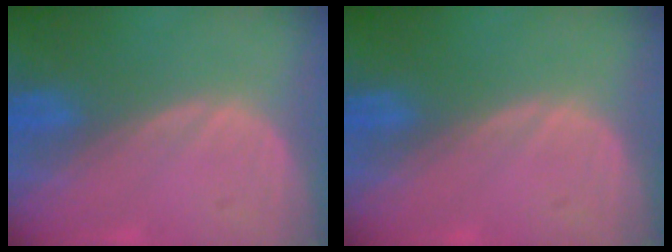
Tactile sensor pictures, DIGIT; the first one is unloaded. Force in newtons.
{"total": 0.0}